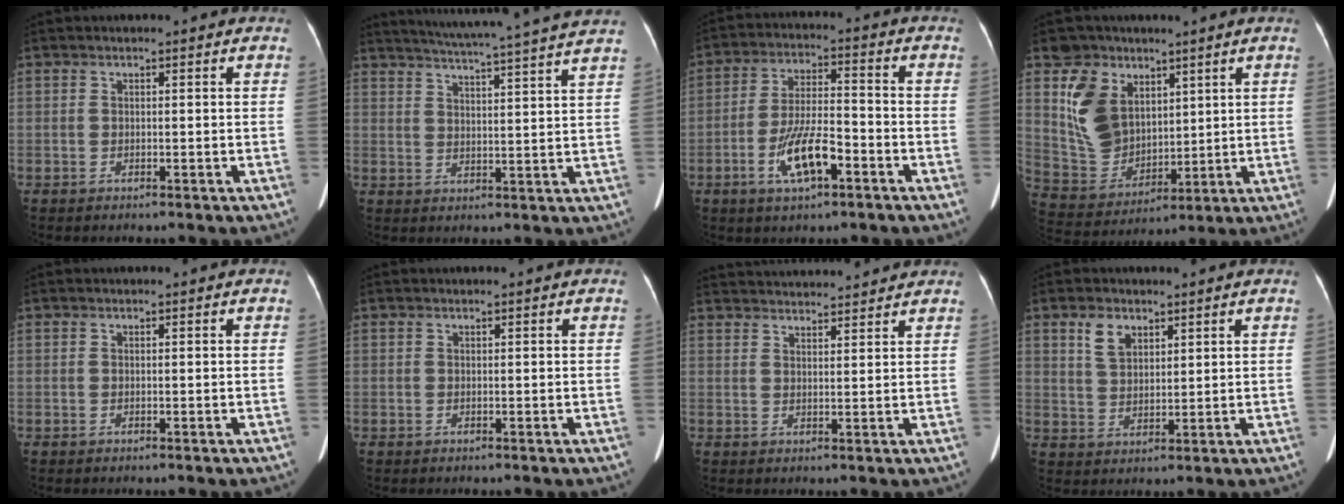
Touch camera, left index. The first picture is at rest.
{"total": 18.1, "force": [16.3, -1.9, 7.7], "torque": [-0.132, -0.035, 0.209]}
{"total": 9.0, "force": [-4.4, 2.3, 7.5], "torque": [-0.147, -0.005, -0.075]}
{"total": 12.3, "force": [5.1, 9.3, 6.2], "torque": [-0.150, 0.021, 0.115]}
{"total": 0.0}
{"total": 0.7, "force": [0.7, 0.0, 0.3], "torque": [-0.009, 0.003, 0.009]}
{"total": 12.9, "force": [12.4, 1.2, 3.5], "torque": [-0.056, 0.025, 0.175]}
{"total": 3.9, "force": [2.3, 2.3, 2.2], "torque": [-0.046, 0.002, 0.056]}